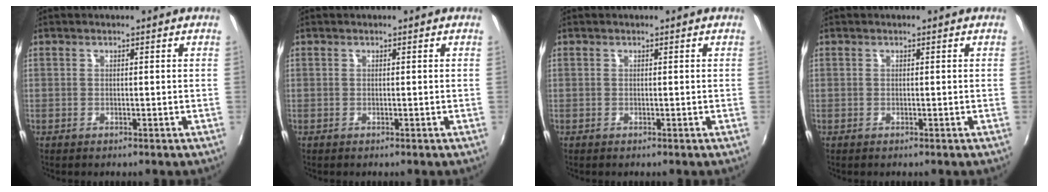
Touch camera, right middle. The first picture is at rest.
{"total": 0.0}
{"total": 0.0}
{"total": 0.0}